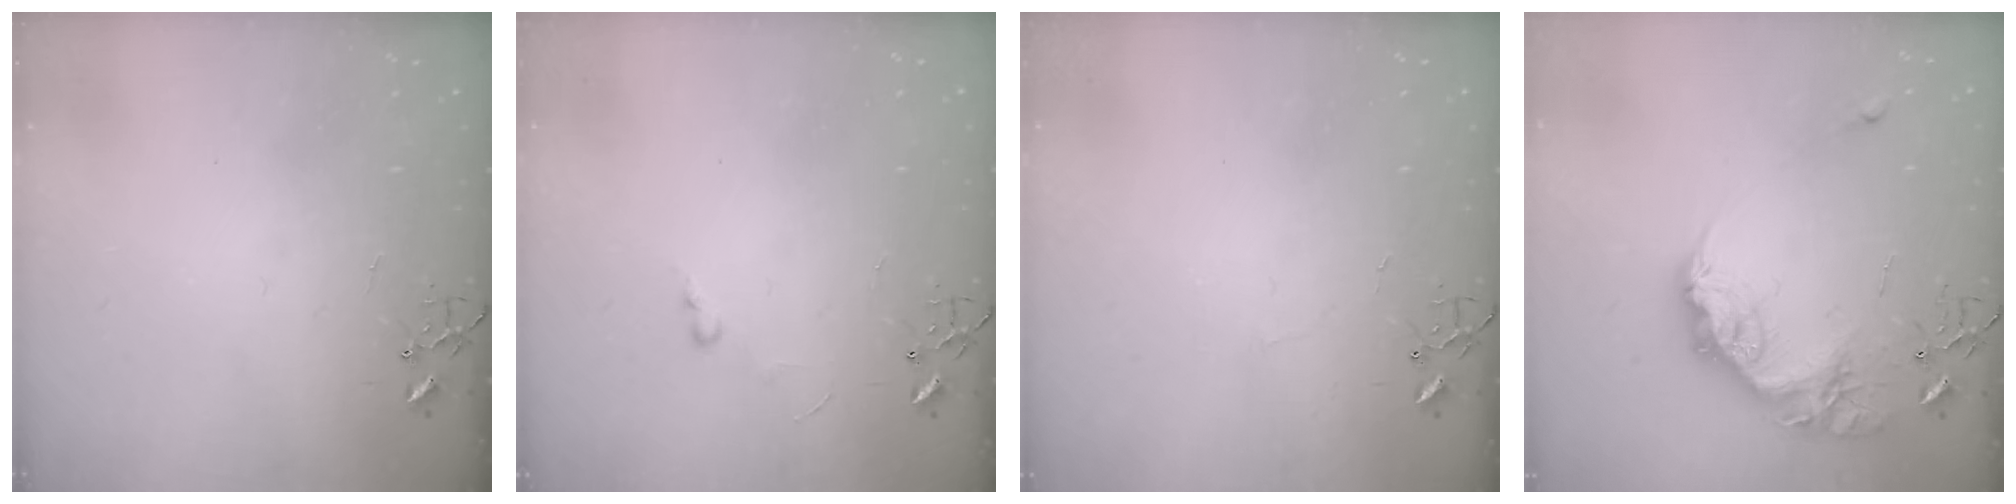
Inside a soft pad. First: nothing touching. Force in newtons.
{"total": 2.7, "press": 2.7, "slide": 0.4}
{"total": 2.3, "press": 2.3, "slide": 0.4}
{"total": 19.5, "press": 19.5, "slide": 1.4}